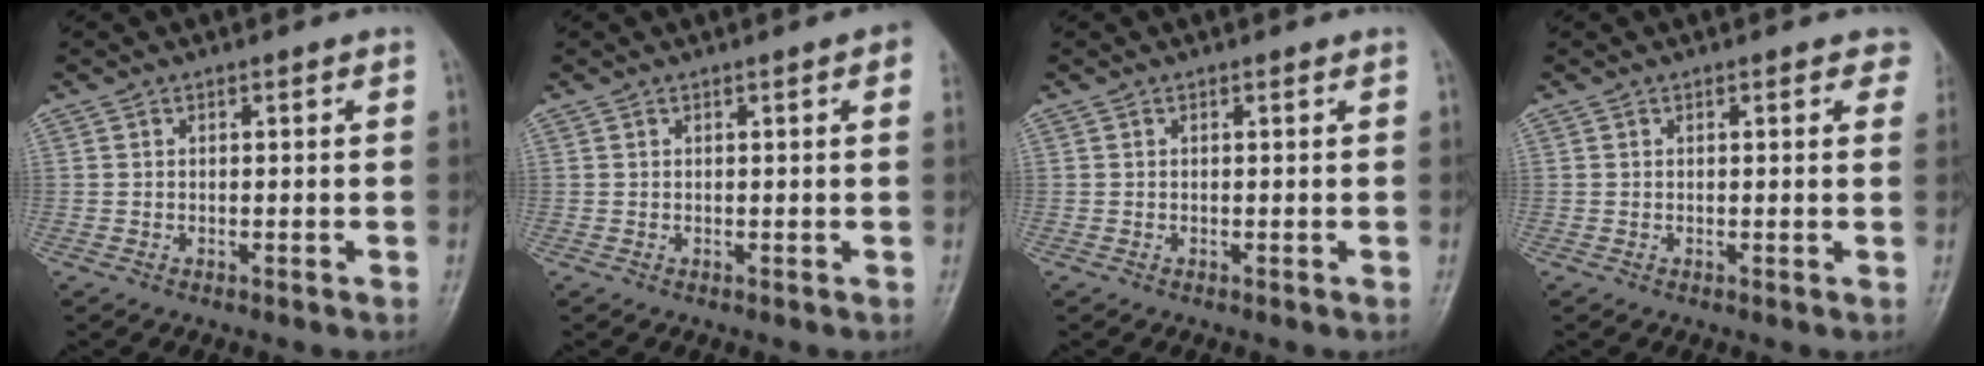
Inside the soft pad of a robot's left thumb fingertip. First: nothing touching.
{"total": 2.3, "force": [0.9, 0.3, 2.1], "torque": [-0.024, 0.003, 0.006]}
{"total": 0.0}
{"total": 3.0, "force": [1.8, 1.4, 2.0], "torque": [0.001, 0.000, 0.013]}